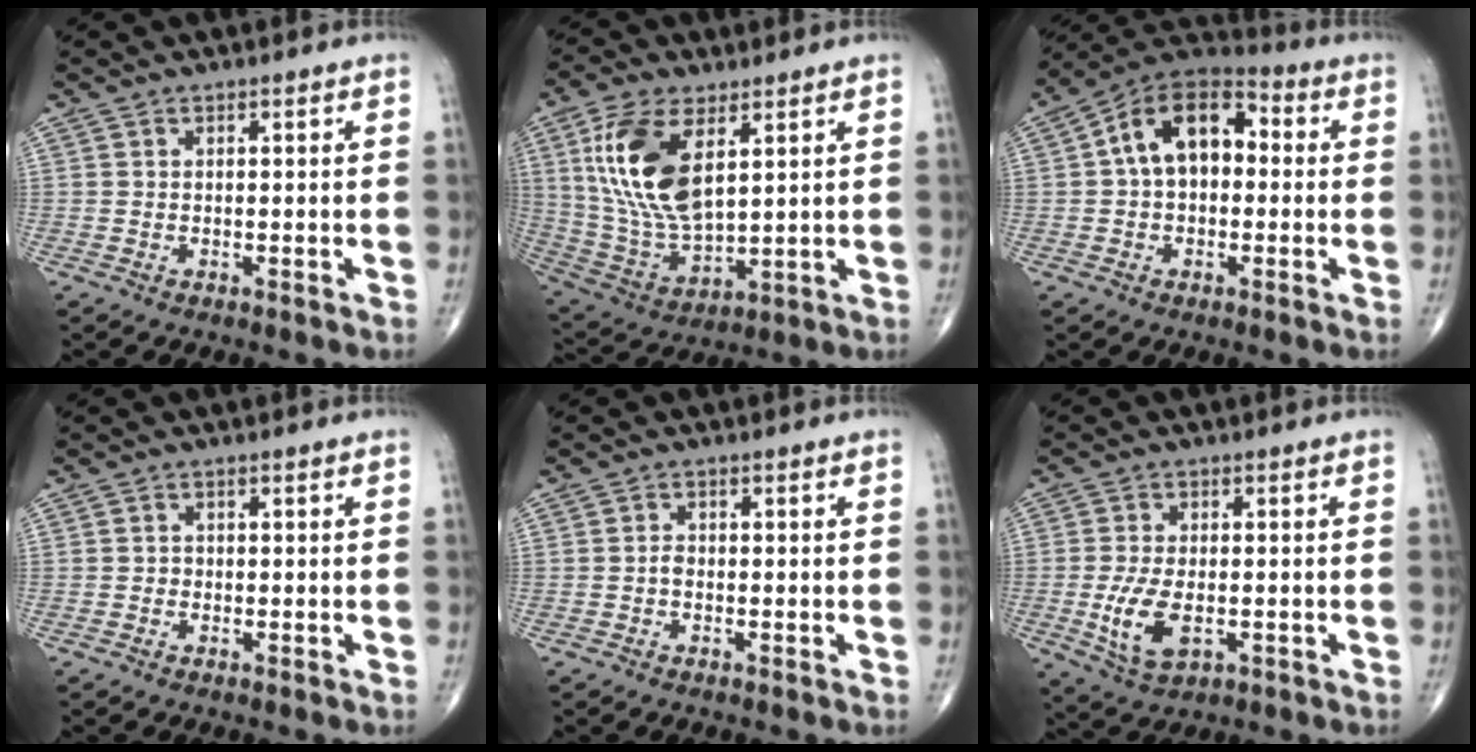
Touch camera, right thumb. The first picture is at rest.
{"total": 16.8, "force": [5.6, 8.2, 13.6], "torque": [-0.271, -0.021, 0.118]}
{"total": 13.6, "force": [1.3, 8.7, 10.4], "torque": [-0.147, 0.041, 0.004]}
{"total": 0.8, "force": [-0.2, 0.7, 0.2], "torque": [0.002, 0.003, -0.007]}
{"total": 1.4, "force": [-0.5, 1.0, 0.9], "torque": [-0.011, 0.004, -0.012]}
{"total": 8.0, "force": [-1.7, 4.3, 6.5], "torque": [-0.130, -0.007, -0.023]}